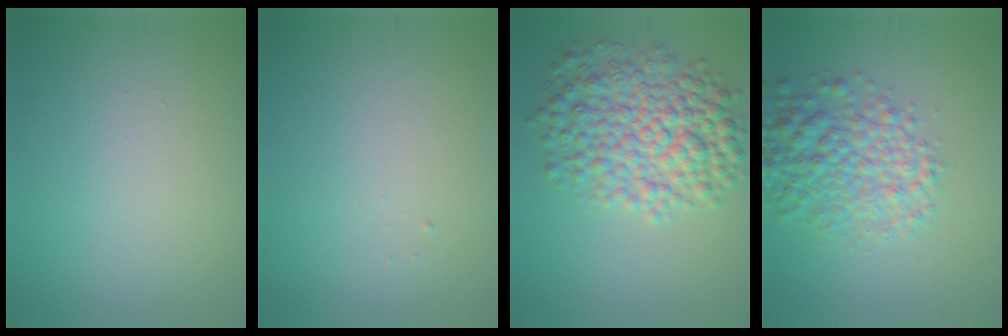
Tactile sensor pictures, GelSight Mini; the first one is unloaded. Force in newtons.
{"total": 0.0}
{"total": 7.7, "press": 7.7, "slide": 0.1}
{"total": 5.9, "press": 5.9, "slide": 0.2}